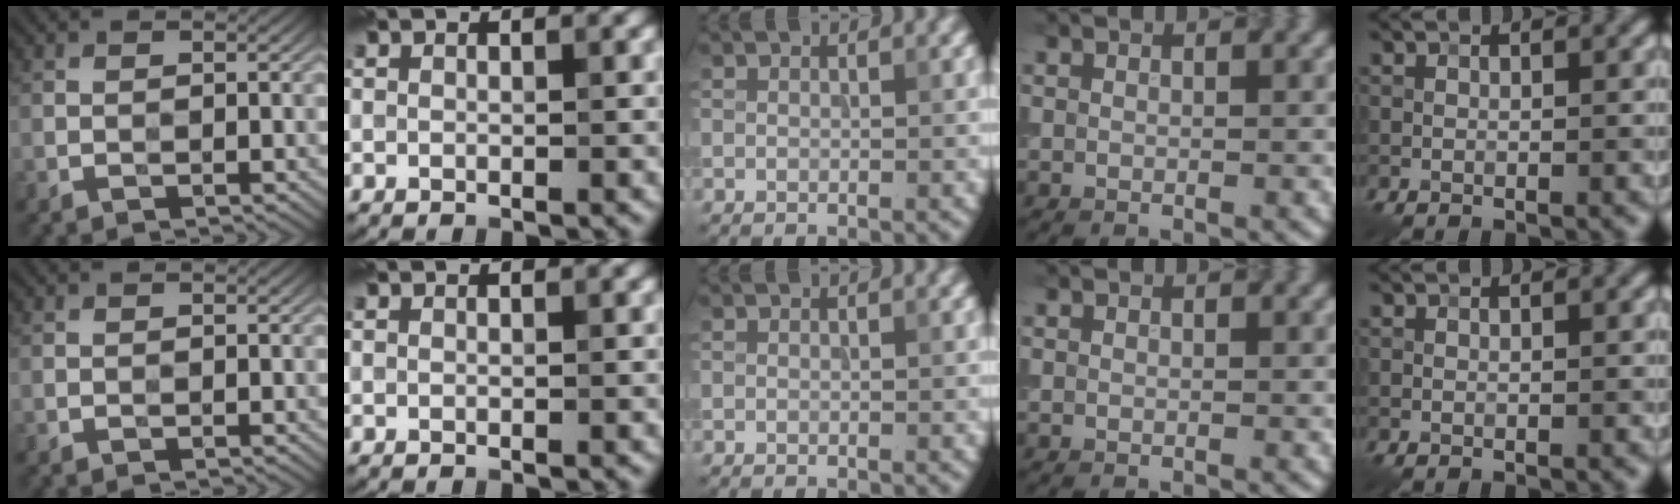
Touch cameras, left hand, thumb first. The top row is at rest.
{}